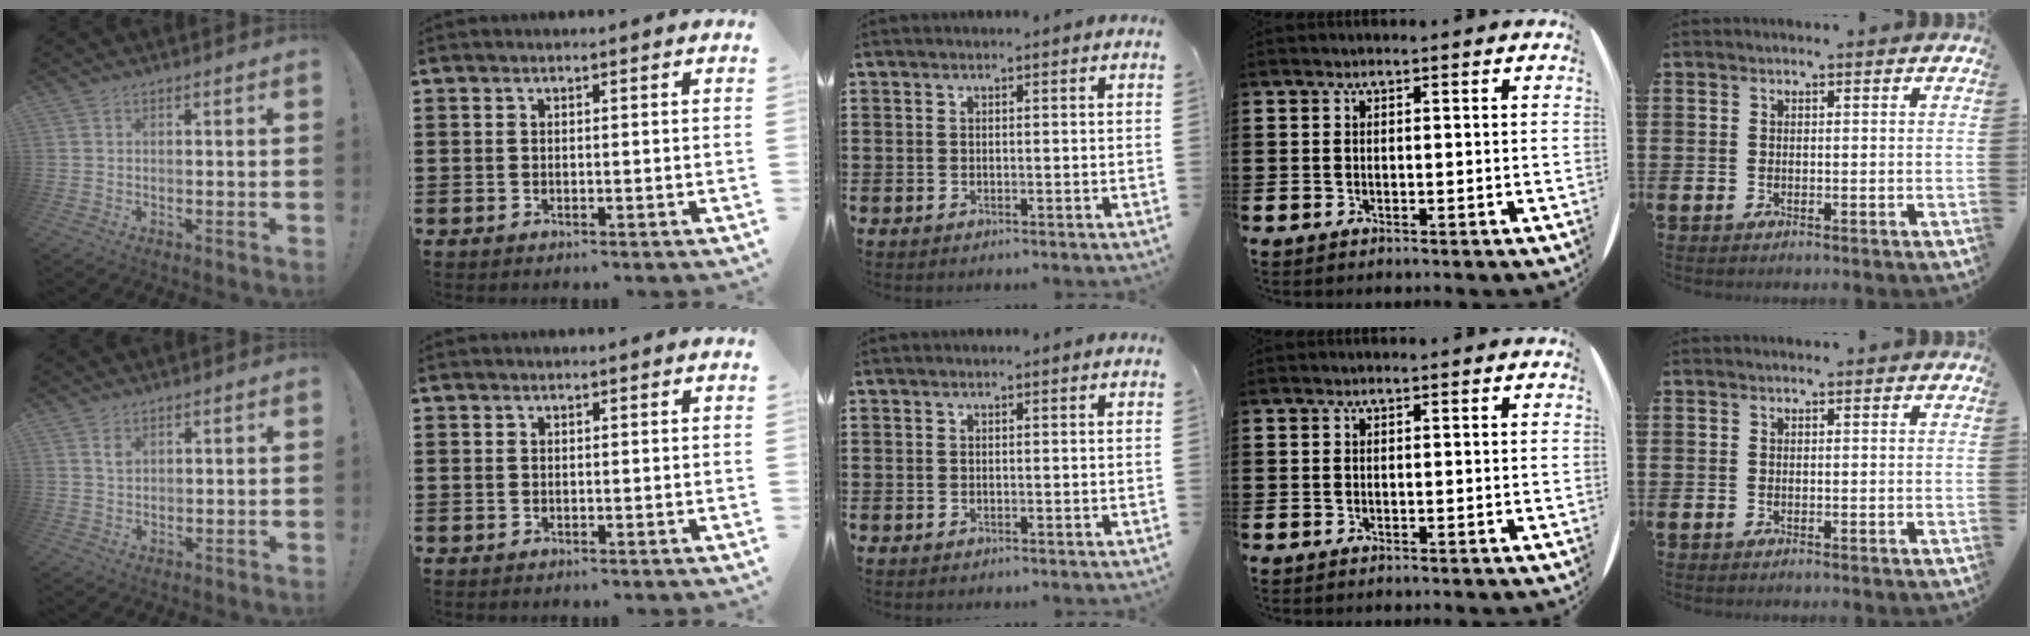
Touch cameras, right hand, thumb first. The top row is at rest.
{"thumb": {"total": 1.8, "force": [1.1, 1.0, 1.0], "torque": [-0.010, -0.007, 0.018]}}